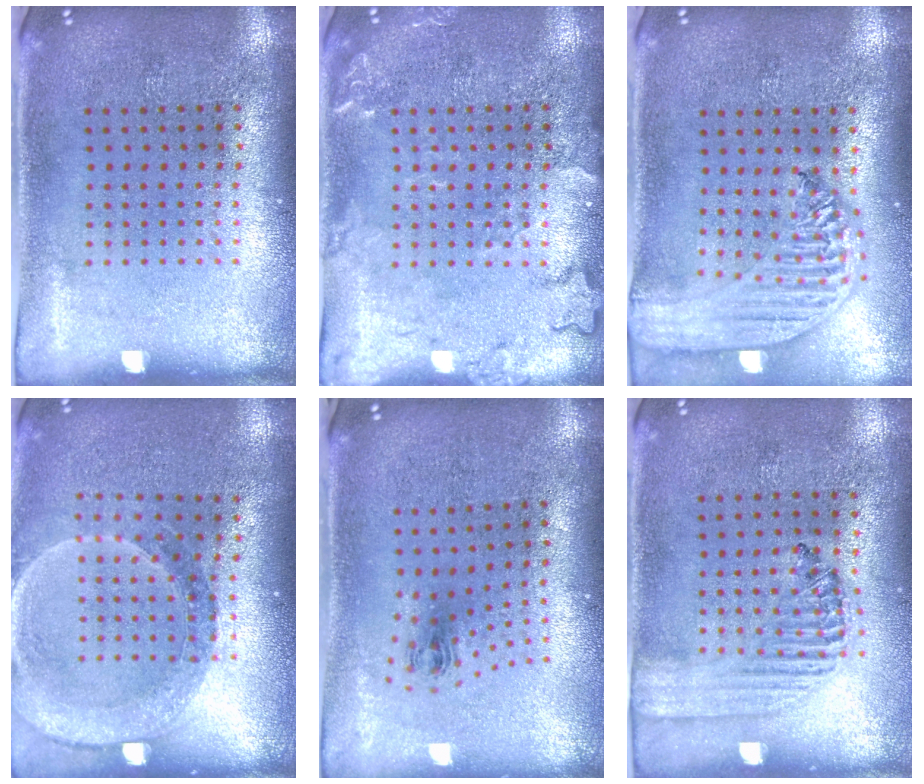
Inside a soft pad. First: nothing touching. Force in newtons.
{"total": 2.5, "press": 2.5, "slide": 0.4}
{"total": 2.7, "press": 2.2, "slide": 1.5}
{"total": 1.5, "press": 1.5, "slide": 0.3}
{"total": 0.9, "press": 0.4, "slide": 0.8}
{"total": 1.3, "press": 1.2, "slide": 0.5}